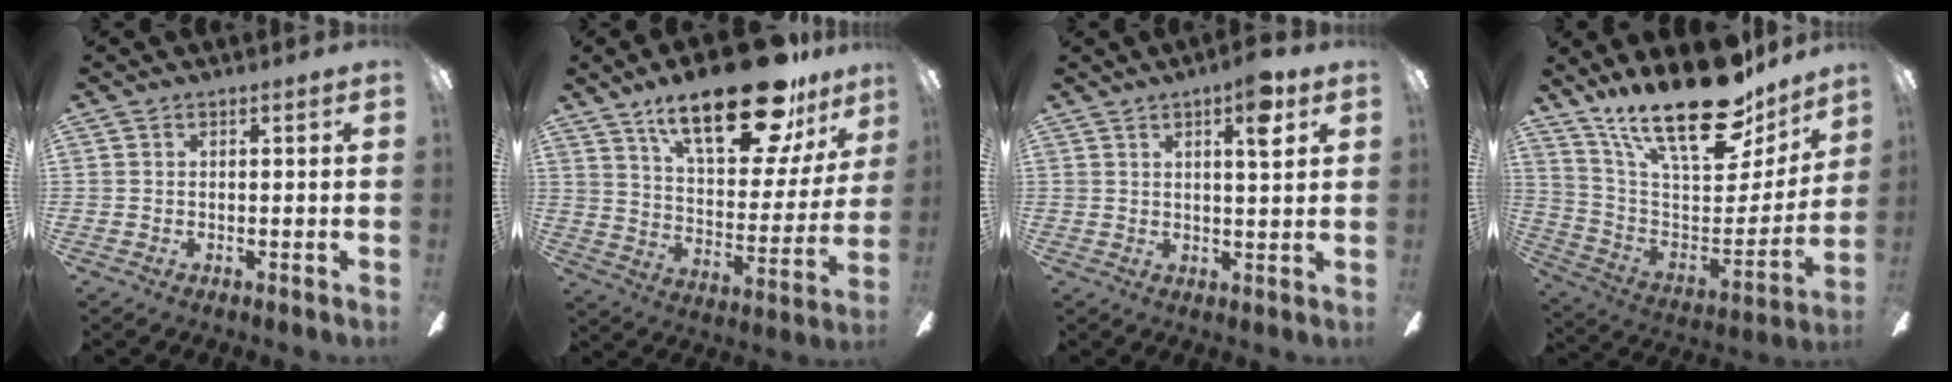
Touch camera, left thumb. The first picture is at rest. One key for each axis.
{"total": 25.8, "fx": 17.6, "fy": 9.3, "fz": 16.4, "tx": -0.251, "ty": -0.101, "tz": 0.291}
{"total": 6.4, "fx": 3.6, "fy": 1.2, "fz": 5.2, "tx": -0.079, "ty": -0.007, "tz": 0.051}
{"total": 24.9, "fx": 17.9, "fy": 8.9, "fz": 14.8, "tx": -0.224, "ty": -0.124, "tz": 0.304}